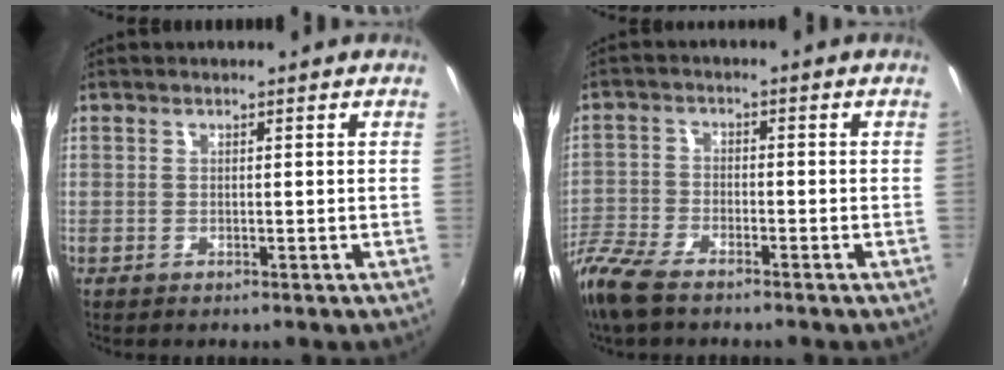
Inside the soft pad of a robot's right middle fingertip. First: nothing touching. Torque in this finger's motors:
{"motor_torque": [1.07, -1.07, 0.11, 0.11]}